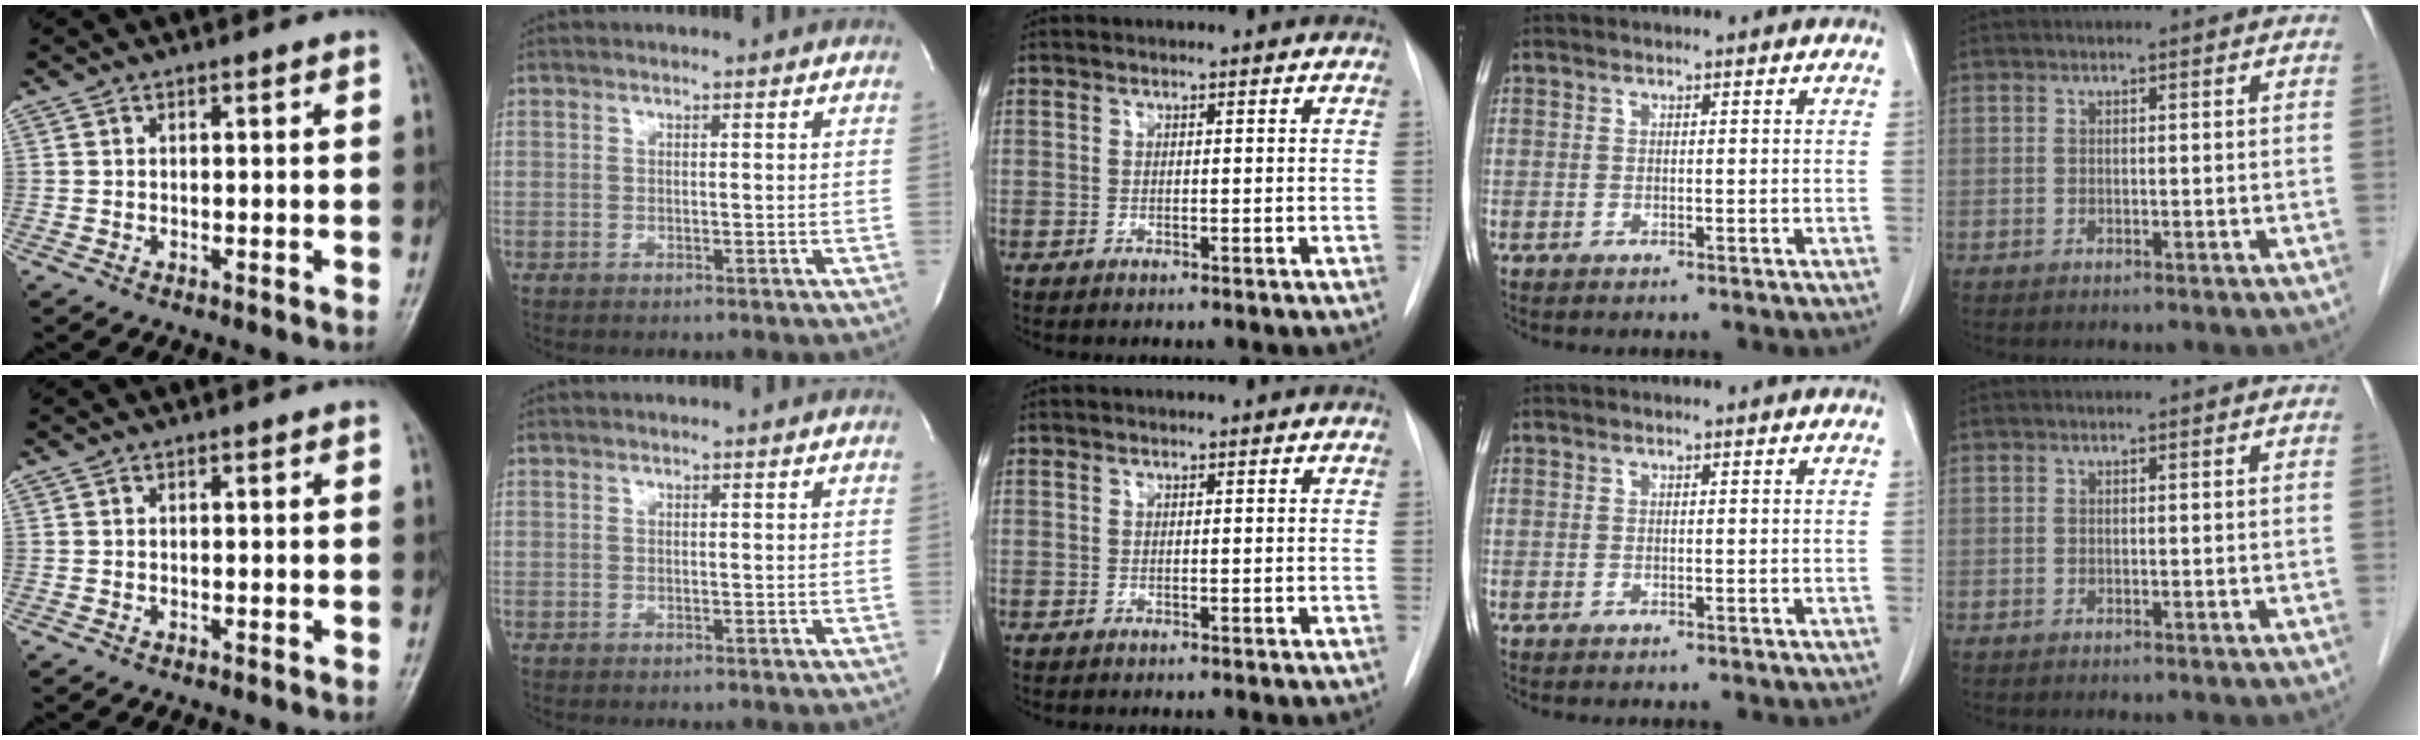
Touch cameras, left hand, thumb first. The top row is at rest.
{}